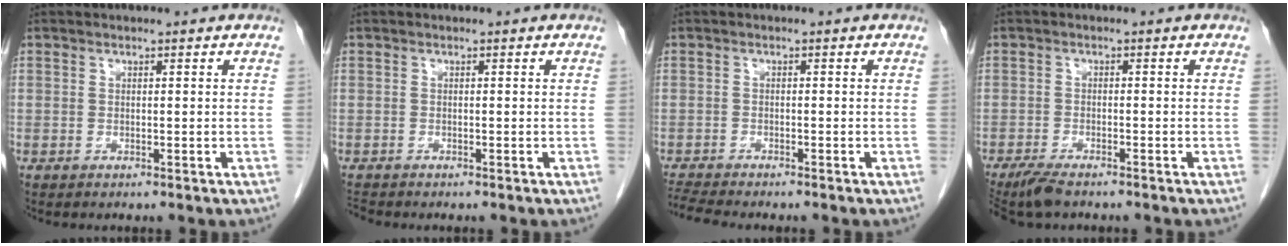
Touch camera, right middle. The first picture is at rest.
{"total": 1.0, "force": [-1.0, -0.1, -0.1], "torque": [-0.008, -0.009, -0.018]}
{"total": 4.0, "force": [-3.8, -0.5, 1.1], "torque": [-0.028, -0.018, -0.068]}
{"total": 4.6, "force": [-3.8, 0.9, 2.5], "torque": [-0.047, -0.012, -0.065]}